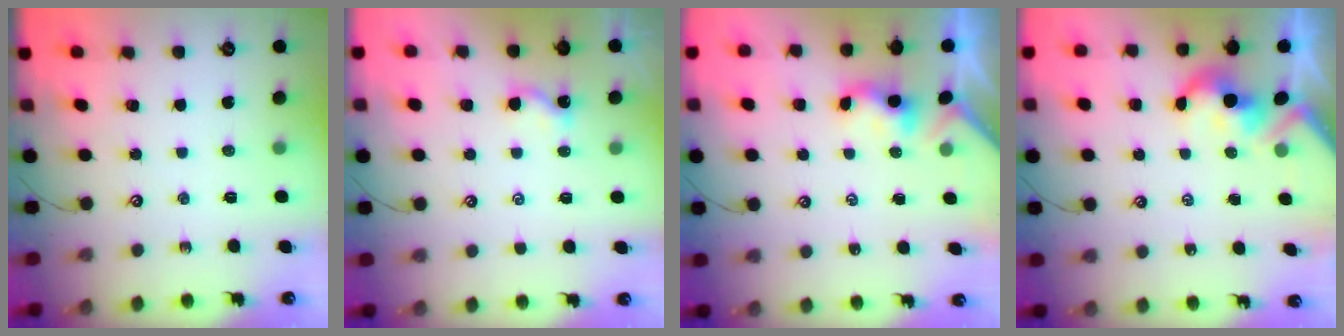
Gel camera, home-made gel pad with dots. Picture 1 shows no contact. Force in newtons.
{"total": 0.8, "press": 0.7, "slide": 0.2}
{"total": 0.5, "press": 0.4, "slide": 0.3}
{"total": 3.8, "press": 3.7, "slide": 0.6}